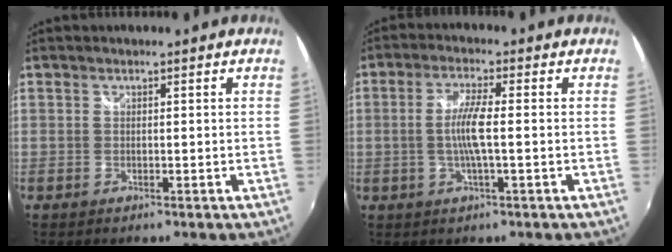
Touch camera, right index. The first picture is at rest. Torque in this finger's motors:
{"motor_torque": [0.80, 0.22, 0.36, 0.05]}